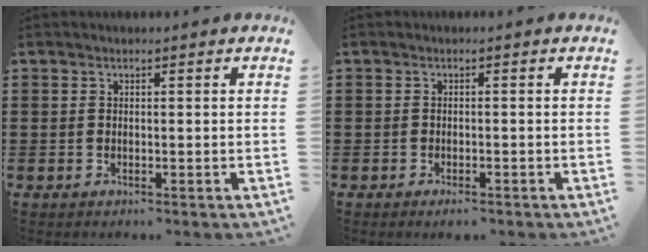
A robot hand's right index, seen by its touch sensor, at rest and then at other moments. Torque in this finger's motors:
{"motor_torque": [0.19, 0.43, 0.15, 0.04]}